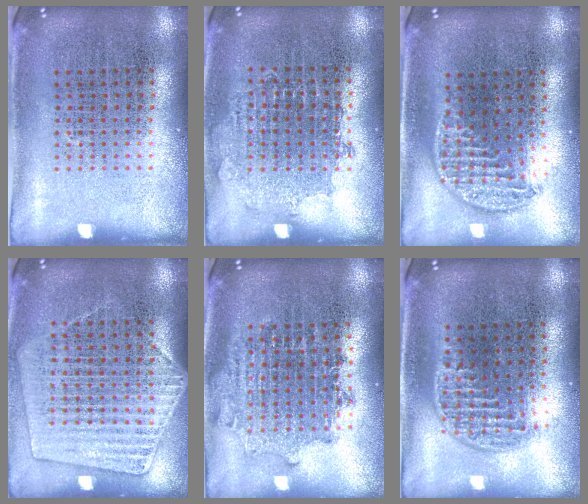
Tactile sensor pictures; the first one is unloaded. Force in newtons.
{"total": 0.8, "press": 0.7, "slide": 0.2}
{"total": 1.2, "press": 1.1, "slide": 0.5}
{"total": 1.3, "press": 1.2, "slide": 0.5}
{"total": 1.7, "press": 1.4, "slide": 1.0}
{"total": 1.2, "press": 1.0, "slide": 0.7}